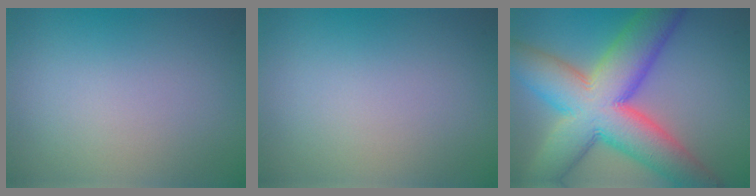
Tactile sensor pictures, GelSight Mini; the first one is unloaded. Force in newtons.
{"total": 0.0}
{"total": 13.6, "press": 13.6, "slide": 0.6}